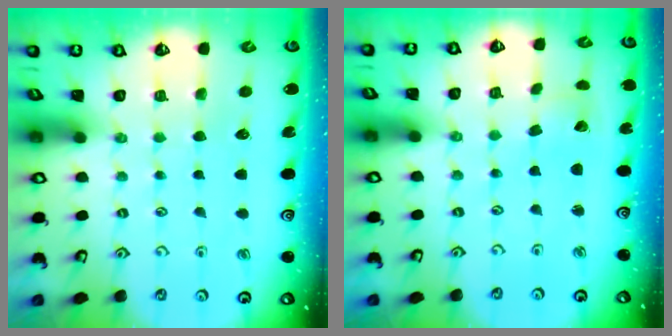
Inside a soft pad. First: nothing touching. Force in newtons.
{"total": 1.8, "press": 1.8, "slide": 0.1}